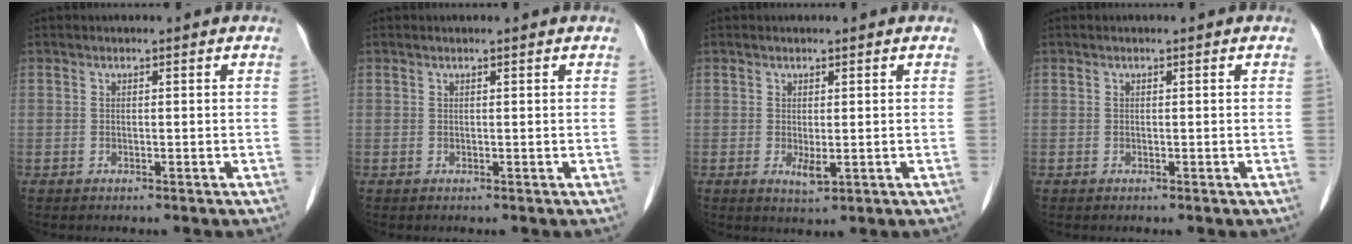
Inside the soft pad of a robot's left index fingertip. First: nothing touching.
{"total": 1.1, "force": [1.0, 0.0, 0.4], "torque": [-0.013, 0.007, 0.014]}
{"total": 2.3, "force": [0.2, 0.7, 2.2], "torque": [-0.038, -0.006, 0.008]}
{"total": 0.0}